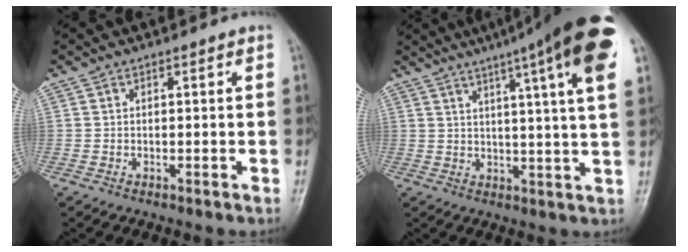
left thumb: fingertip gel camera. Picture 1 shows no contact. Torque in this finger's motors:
{"motor_torque": [1.90, -0.13, 1.86, -0.91, 0.29]}